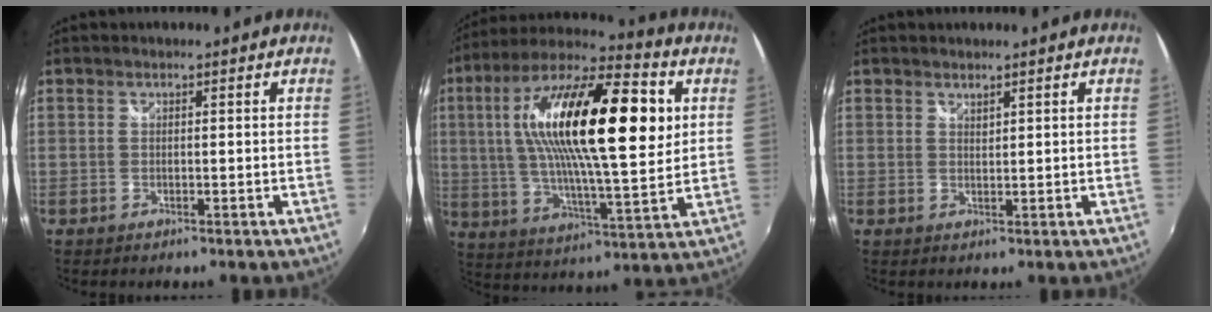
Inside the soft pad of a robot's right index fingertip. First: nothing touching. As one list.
[{"total": 27.0, "force": [6.4, 7.5, 25.2], "torque": [-0.453, 0.026, 0.096]}, {"total": 1.0, "force": [1.0, 0.2, 0.2], "torque": [-0.002, 0.000, 0.017]}]